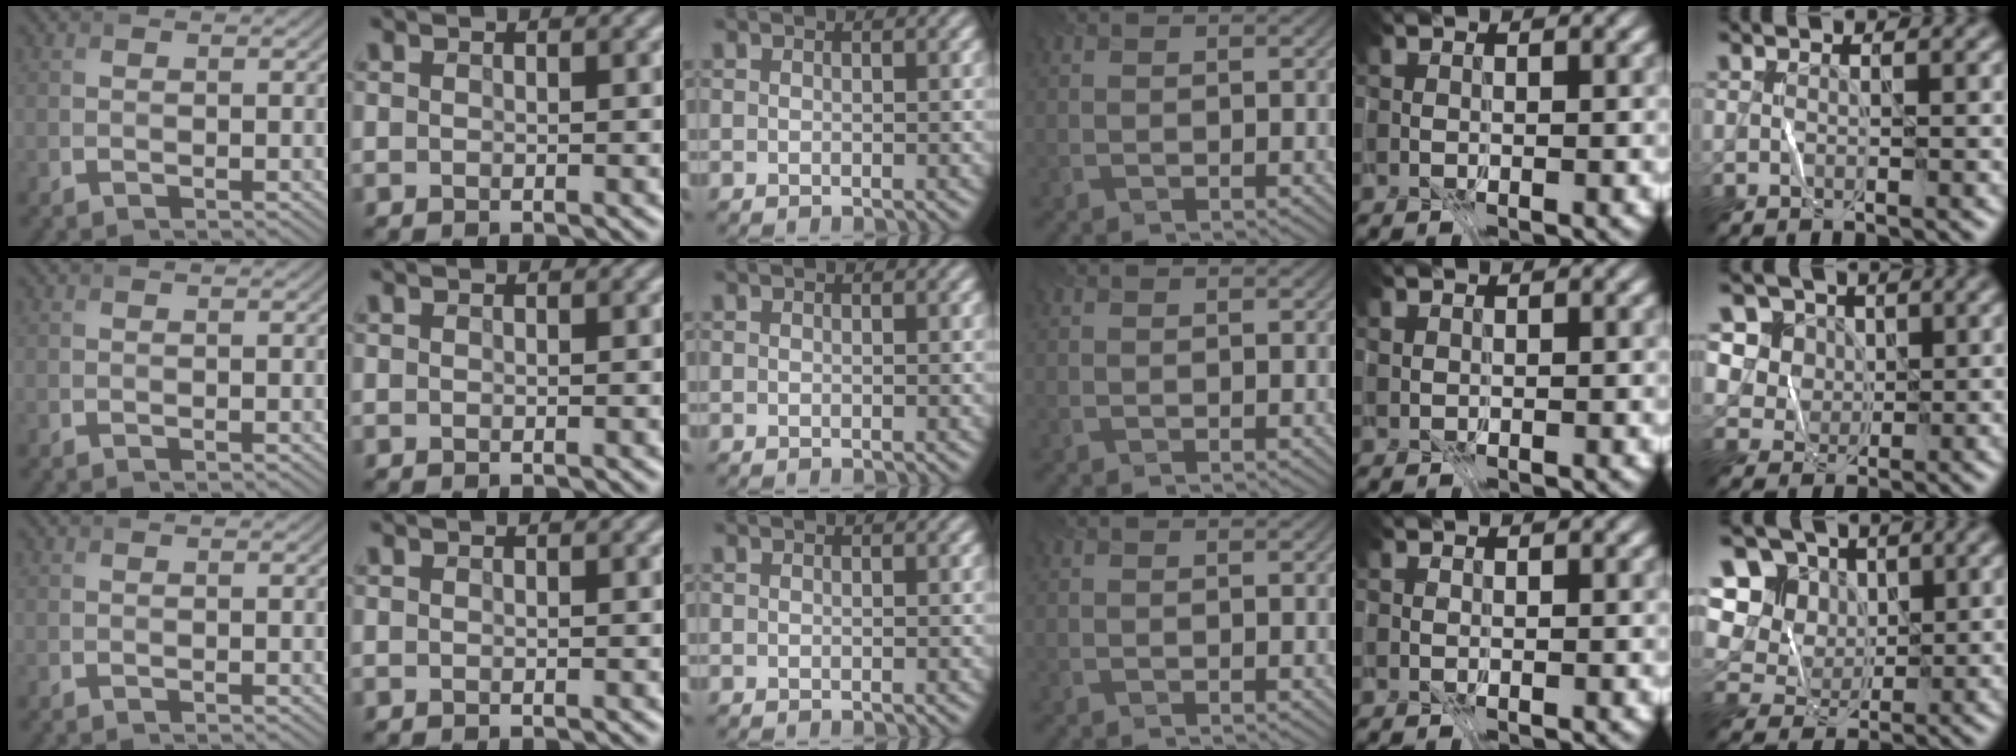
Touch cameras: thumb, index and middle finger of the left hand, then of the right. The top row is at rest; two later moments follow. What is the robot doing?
{"motion": "fold", "object": "file"}